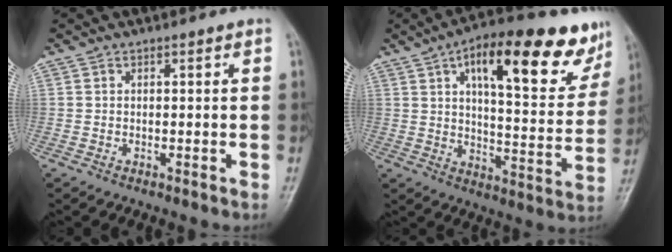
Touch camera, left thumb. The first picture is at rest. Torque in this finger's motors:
{"motor_torque": [1.03, 1.05, 1.63, -1.15, 0.13]}